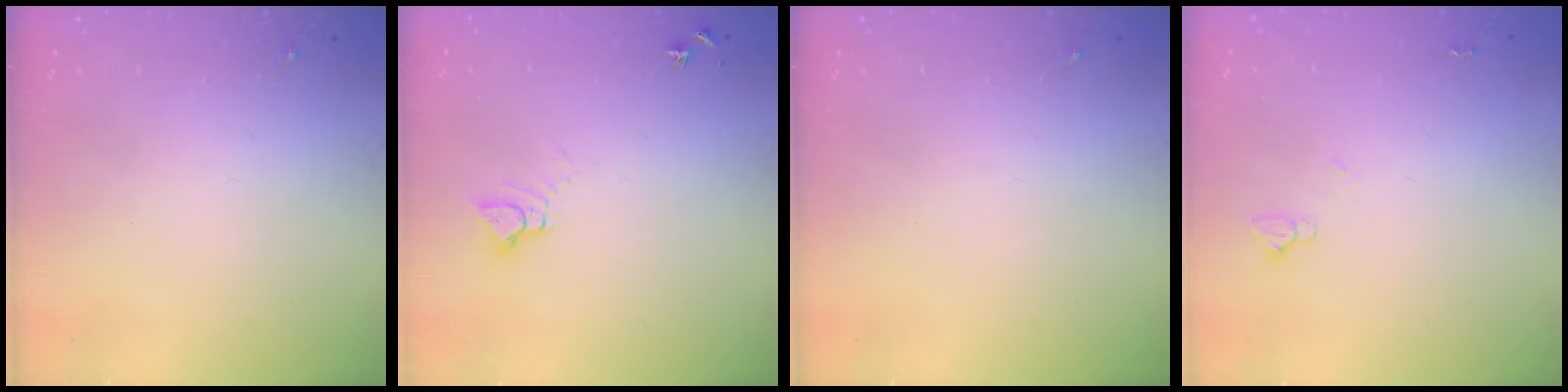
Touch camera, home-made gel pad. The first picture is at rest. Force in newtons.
{"total": 4.2, "press": 4.2, "slide": 0.3}
{"total": 0.0}
{"total": 3.5, "press": 3.5, "slide": 0.4}